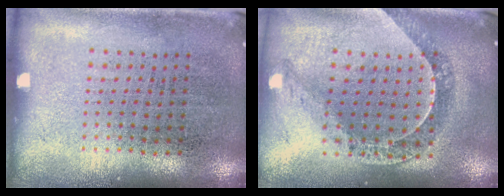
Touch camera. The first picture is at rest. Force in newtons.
{"total": 1.2, "press": 1.1, "slide": 0.2}